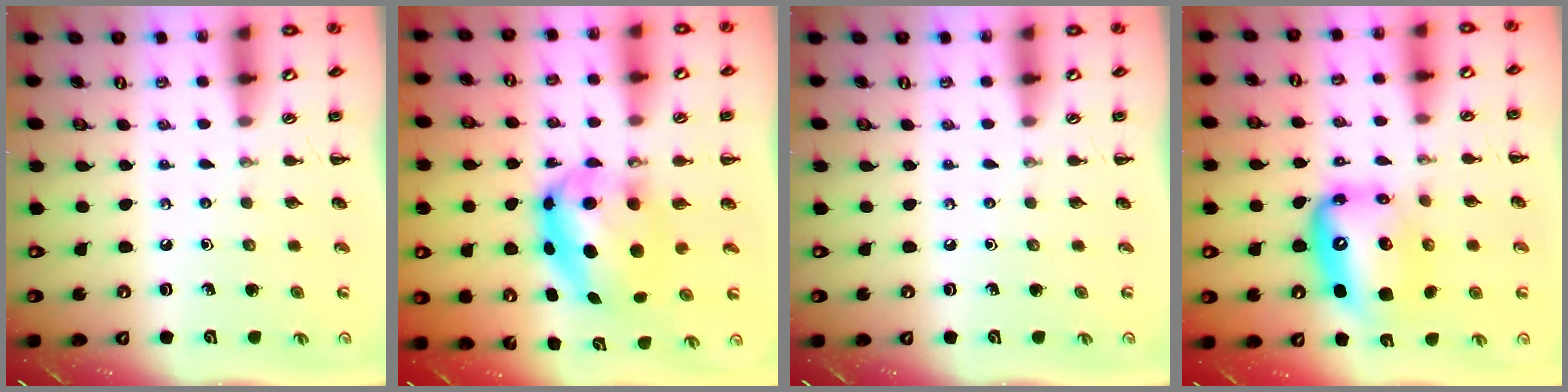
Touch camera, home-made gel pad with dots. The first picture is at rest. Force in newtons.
{"total": 7.5, "press": 7.3, "slide": 1.6}
{"total": 0.0}
{"total": 12.9, "press": 12.4, "slide": 3.5}